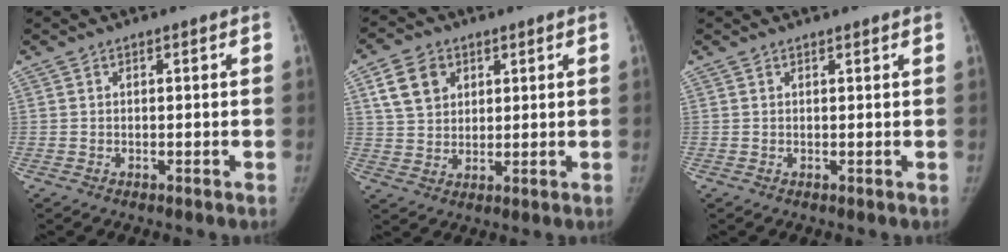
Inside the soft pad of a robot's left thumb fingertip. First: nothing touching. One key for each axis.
{"total": 7.9, "fx": 3.4, "fy": 5.9, "fz": 3.9, "tx": -0.048, "ty": -0.009, "tz": 0.066}
{"total": 1.4, "fx": 1.3, "fy": 0.1, "fz": 0.5, "tx": 0.000, "ty": 0.005, "tz": 0.021}